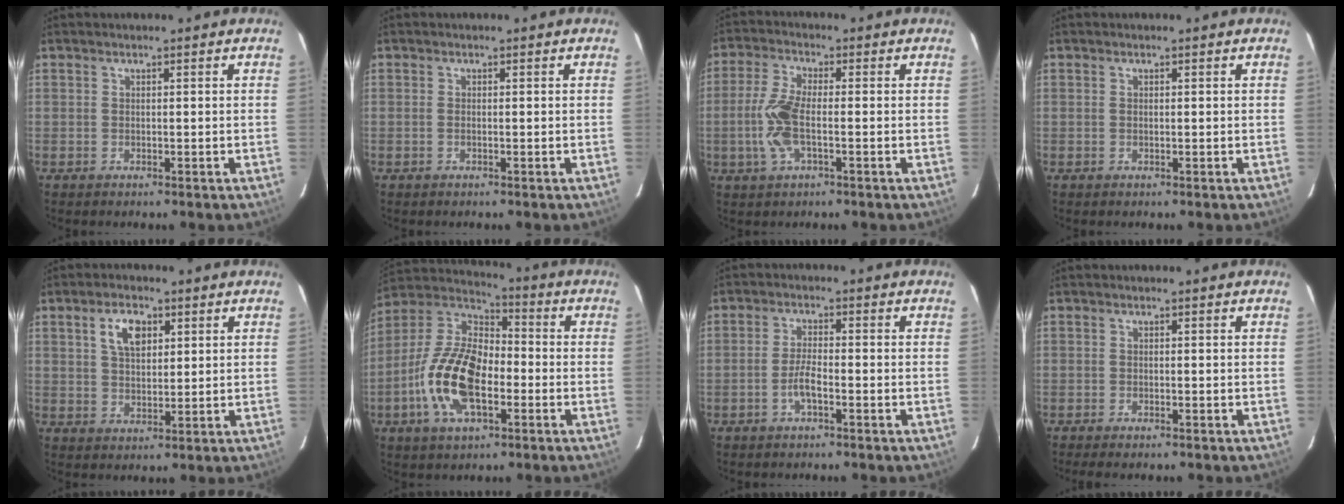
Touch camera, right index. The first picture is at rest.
{"total": 0.5, "force": [-0.2, 0.3, 0.4], "torque": [-0.011, 0.000, -0.004]}
{"total": 8.0, "force": [-1.6, 2.7, 7.4], "torque": [-0.162, 0.001, -0.034]}
{"total": 0.0}
{"total": 6.0, "force": [2.5, 3.3, 4.3], "torque": [-0.076, 0.013, 0.047]}
{"total": 17.1, "force": [-5.1, 8.7, 13.8], "torque": [-0.289, 0.001, -0.100]}
{"total": 3.6, "force": [-1.8, 0.8, 3.0], "torque": [-0.065, 0.002, -0.035]}
{"total": 2.3, "force": [-2.0, 0.4, 1.0], "torque": [-0.025, -0.009, -0.035]}